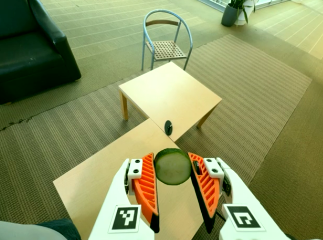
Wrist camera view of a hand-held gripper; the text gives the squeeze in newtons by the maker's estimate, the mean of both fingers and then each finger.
{"total": 11.8, "left": 11.2, "right": 12.4}